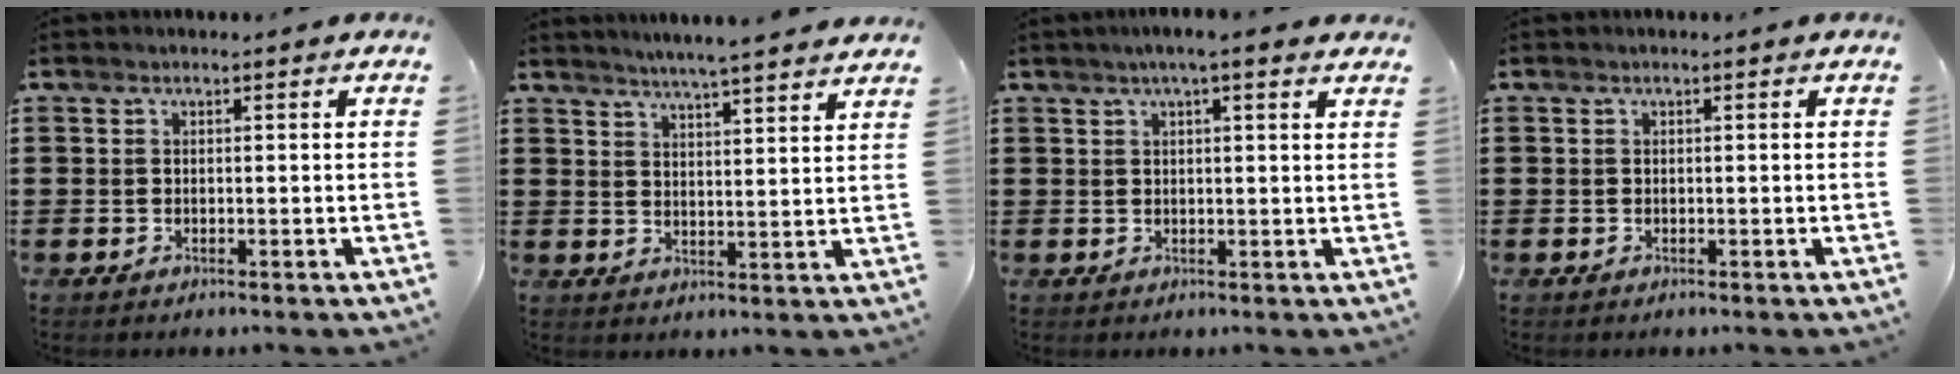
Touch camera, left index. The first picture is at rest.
{"total": 4.1, "force": [3.9, -0.9, 0.8], "torque": [-0.030, -0.021, 0.068]}
{"total": 2.8, "force": [2.0, 0.0, 2.0], "torque": [-0.044, 0.004, 0.035]}
{"total": 0.0}